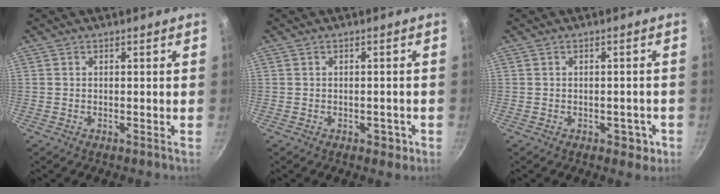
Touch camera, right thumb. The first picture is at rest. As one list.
[{"total": 2.2, "force": [-0.9, 1.5, 1.3], "torque": [-0.004, 0.006, -0.009]}, {"total": 3.4, "force": [-1.4, 2.2, 2.1], "torque": [-0.004, 0.010, -0.016]}]